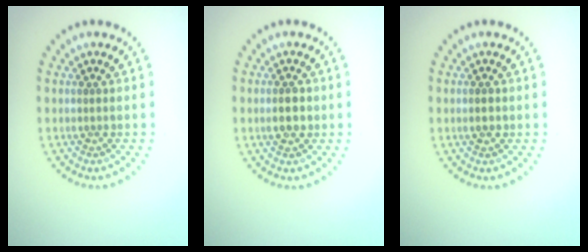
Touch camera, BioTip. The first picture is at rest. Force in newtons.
{"total": 2.4, "press": 2.4, "slide": 0.0}
{"total": 1.2, "press": 1.2, "slide": 0.2}